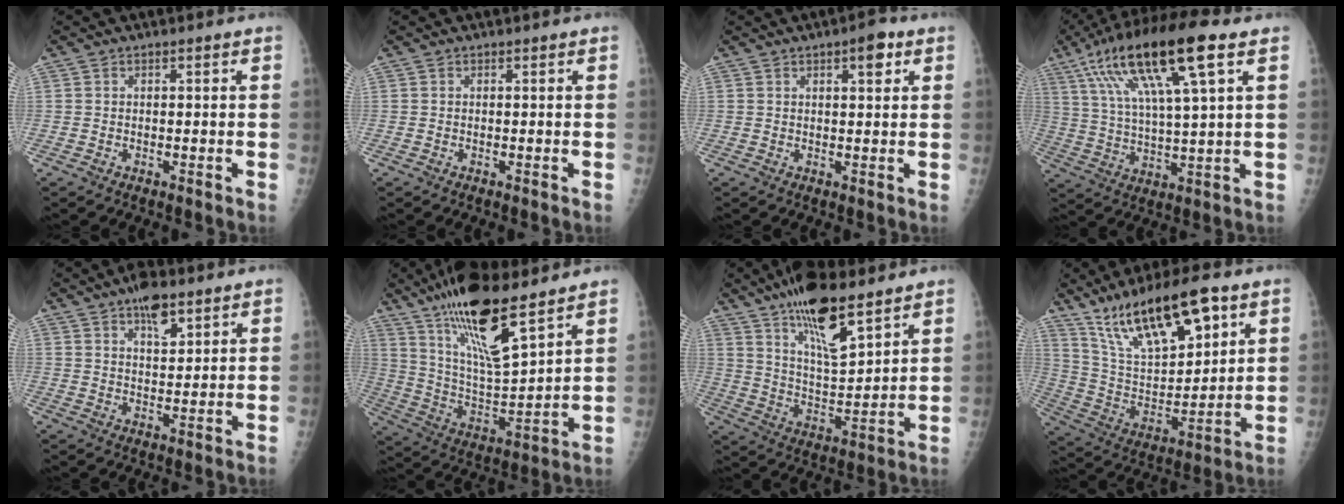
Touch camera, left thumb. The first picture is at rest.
{"total": 0.0}
{"total": 4.0, "force": [2.0, 1.4, 3.2], "torque": [-0.034, -0.005, 0.024]}
{"total": 18.9, "force": [8.7, 3.7, 16.4], "torque": [-0.308, -0.002, 0.152]}
{"total": 6.6, "force": [4.1, 2.8, 4.4], "torque": [-0.053, -0.018, 0.063]}
{"total": 19.4, "force": [13.2, 4.6, 13.4], "torque": [-0.221, -0.066, 0.247]}
{"total": 15.9, "force": [10.6, 4.9, 10.7], "torque": [-0.164, -0.060, 0.195]}
{"total": 19.5, "force": [11.8, 6.9, 13.9], "torque": [-0.209, -0.045, 0.225]}